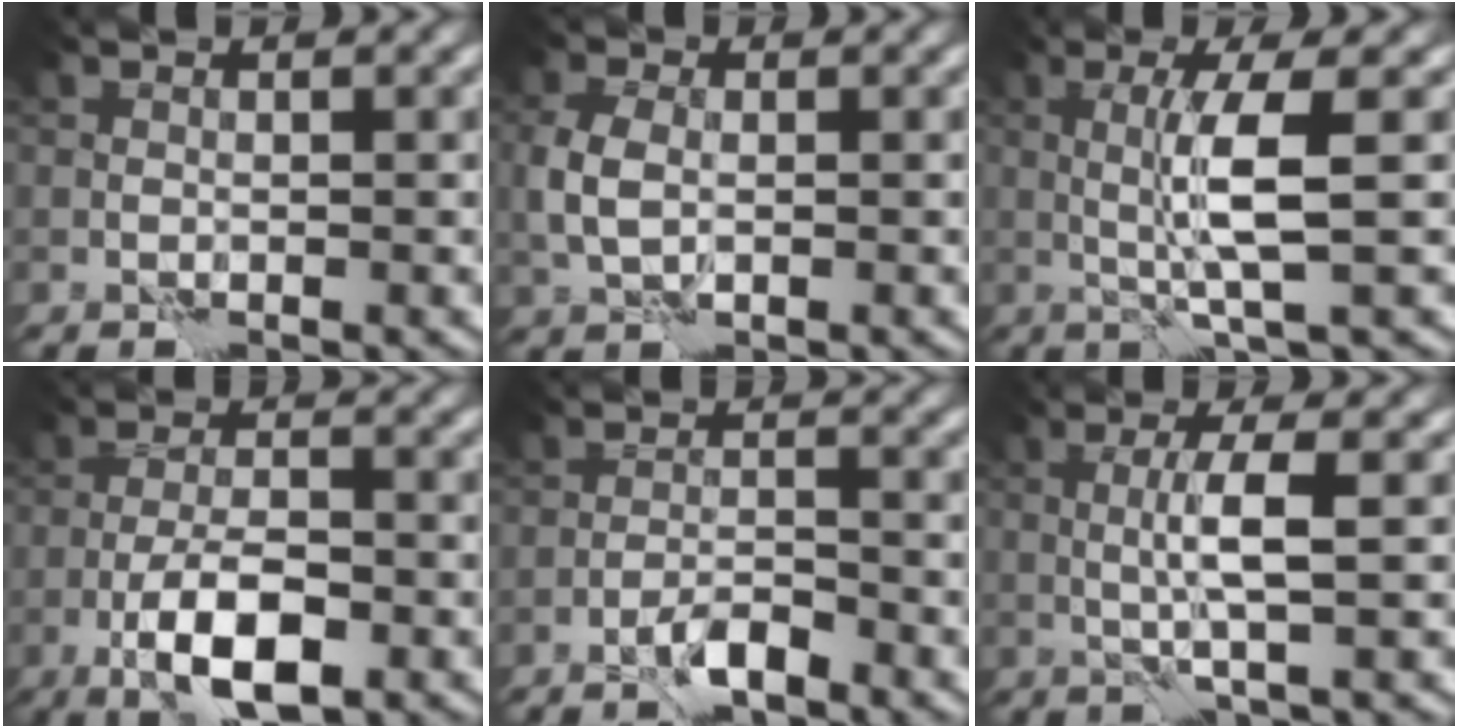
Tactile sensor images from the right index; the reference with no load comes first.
{"total": 2.9, "force": [0.2, 1.9, 2.2], "torque": [-0.060, -0.001, 0.000]}
{"total": 4.3, "force": [0.6, 0.0, 4.2], "torque": [-0.086, 0.000, 0.013]}
{"total": 6.3, "force": [-2.8, 2.1, 5.2], "torque": [-0.096, 0.002, -0.055]}
{"total": 2.0, "force": [-1.5, 0.2, 1.3], "torque": [-0.025, 0.006, -0.030]}
{"total": 3.2, "force": [0.6, 0.1, 3.1], "torque": [-0.060, 0.001, 0.010]}